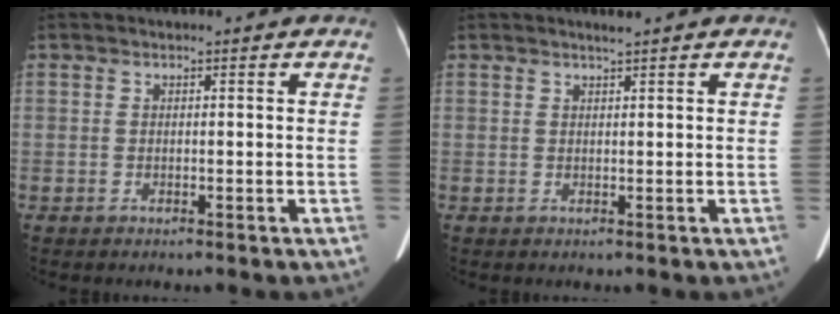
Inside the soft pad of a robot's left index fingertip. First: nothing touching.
{"total": 0.8, "force": [0.7, -0.2, 0.3], "torque": [-0.013, -0.003, 0.015]}